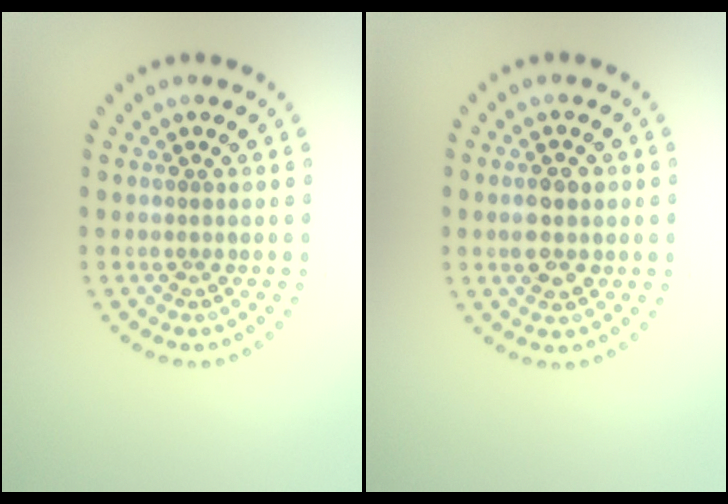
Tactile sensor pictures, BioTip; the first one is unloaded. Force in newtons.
{"total": 2.9, "press": 2.9, "slide": 0.0}